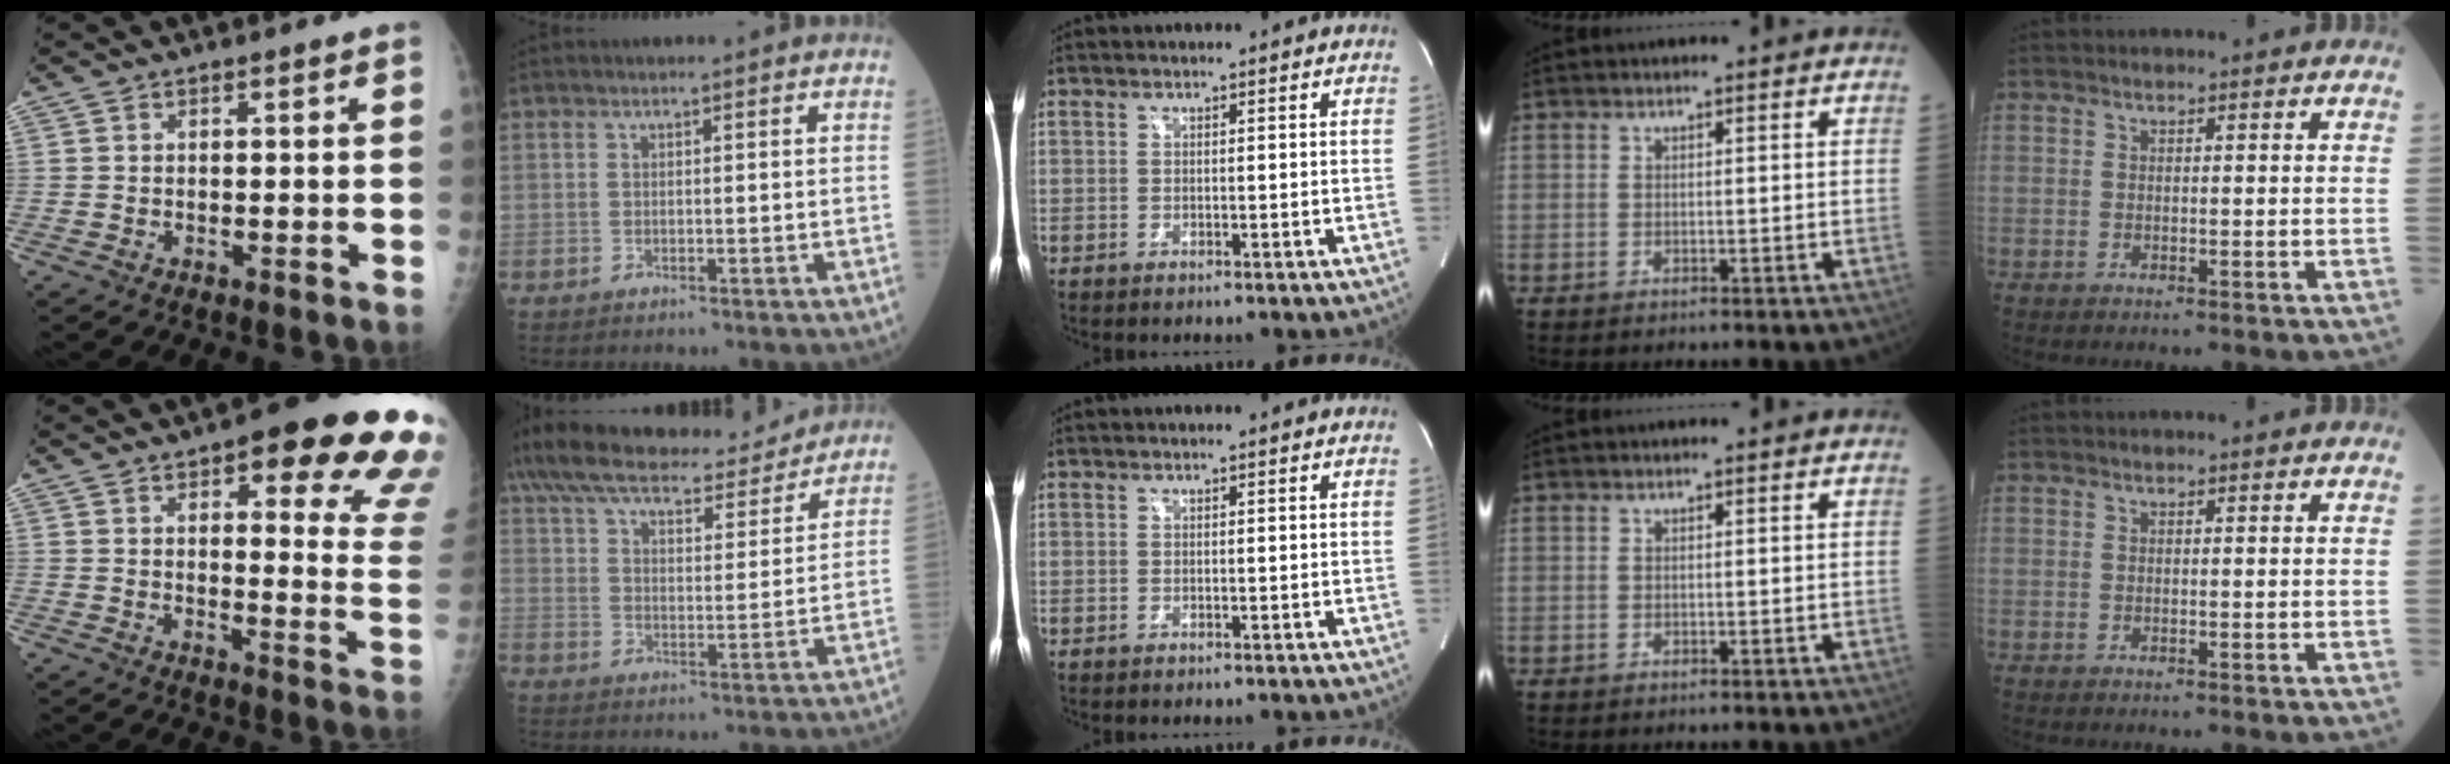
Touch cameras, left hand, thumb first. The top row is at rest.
{"thumb": {"total": 21.7, "force": [13.3, 5.8, 16.2], "torque": [-0.157, -0.055, 0.150]}, "index": {"total": 23.8, "force": [20.8, 5.7, 10.1], "torque": [-0.193, 0.029, 0.304]}}